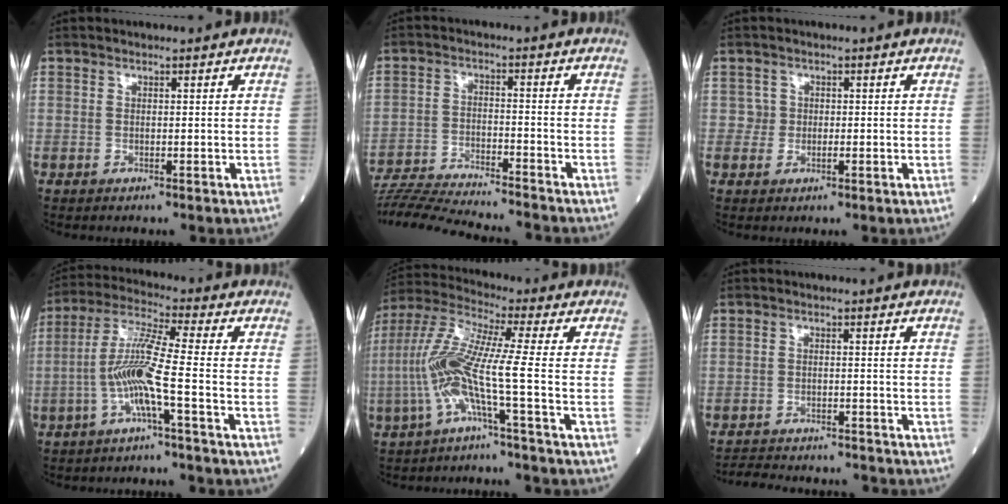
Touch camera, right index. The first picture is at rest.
{"total": 16.7, "force": [-15.6, 0.1, 5.8], "torque": [-0.104, -0.018, -0.249]}
{"total": 1.5, "force": [0.0, 1.5, 0.1], "torque": [0.003, 0.005, -0.001]}
{"total": 8.8, "force": [-2.6, -0.5, 8.3], "torque": [-0.173, 0.010, -0.056]}
{"total": 10.5, "force": [-3.0, -0.4, 10.0], "torque": [-0.231, 0.014, -0.070]}
{"total": 10.3, "force": [-9.9, 1.8, 2.5], "torque": [-0.049, 0.007, -0.137]}